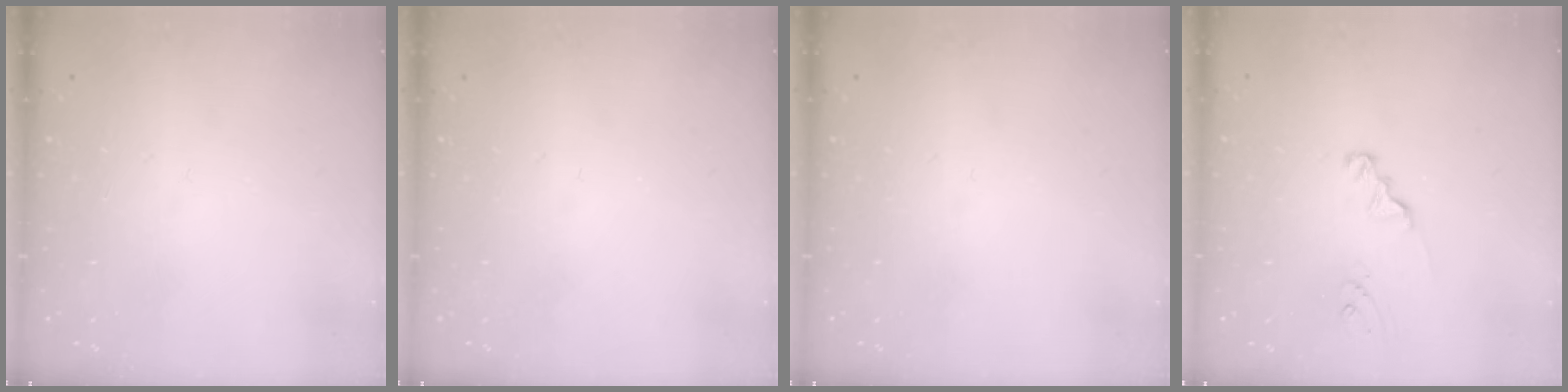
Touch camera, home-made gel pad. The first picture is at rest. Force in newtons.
{"total": 0.0}
{"total": 0.0}
{"total": 1.9, "press": 1.9, "slide": 0.2}